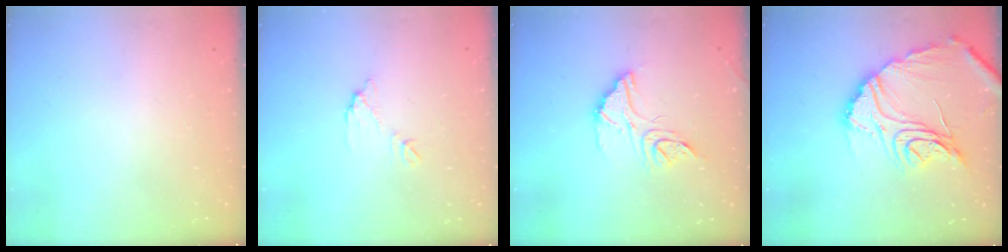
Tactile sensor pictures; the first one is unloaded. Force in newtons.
{"total": 6.7, "press": 6.7, "slide": 0.3}
{"total": 13.2, "press": 13.1, "slide": 1.3}
{"total": 18.0, "press": 18.0, "slide": 1.3}